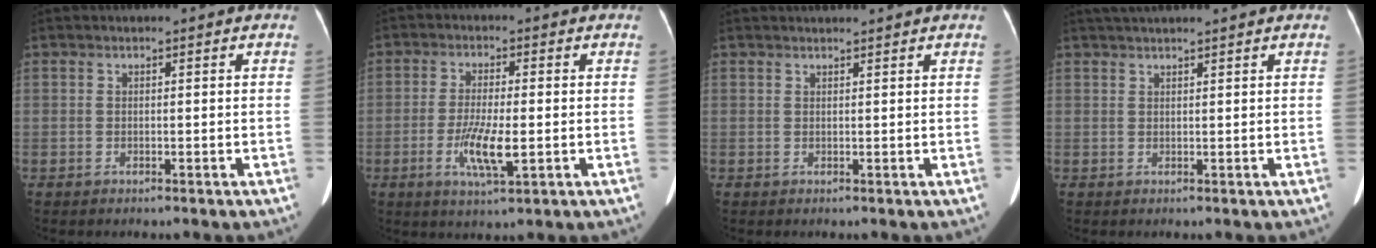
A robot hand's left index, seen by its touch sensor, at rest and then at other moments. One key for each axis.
{"total": 6.4, "fx": -1.6, "fy": 1.1, "fz": 6.1, "tx": -0.121, "ty": -0.012, "tz": -0.028}
{"total": 3.0, "fx": 2.9, "fy": -0.3, "fz": 0.8, "tx": -0.010, "ty": 0.020, "tz": 0.040}
{"total": 5.8, "fx": 5.1, "fy": -0.2, "fz": 2.8, "tx": -0.041, "ty": 0.040, "tz": 0.077}